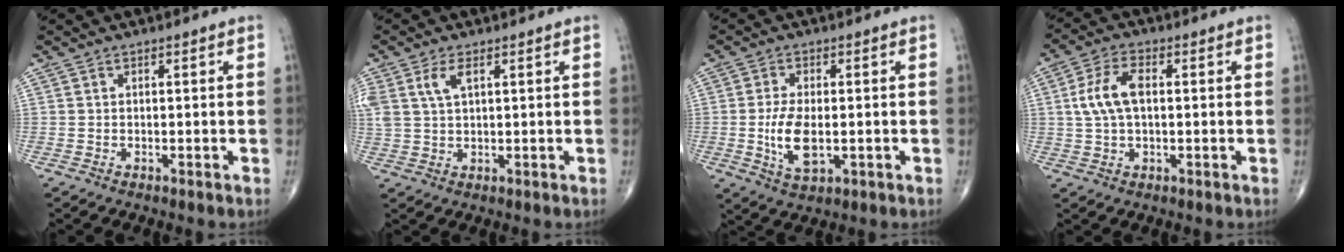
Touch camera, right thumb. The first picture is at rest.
{"total": 5.1, "force": [2.1, 2.3, 4.0], "torque": [-0.093, 0.003, 0.049]}
{"total": 7.7, "force": [-1.0, 3.7, 6.7], "torque": [-0.129, -0.008, -0.013]}
{"total": 7.5, "force": [0.9, 3.9, 6.3], "torque": [-0.134, 0.015, 0.015]}